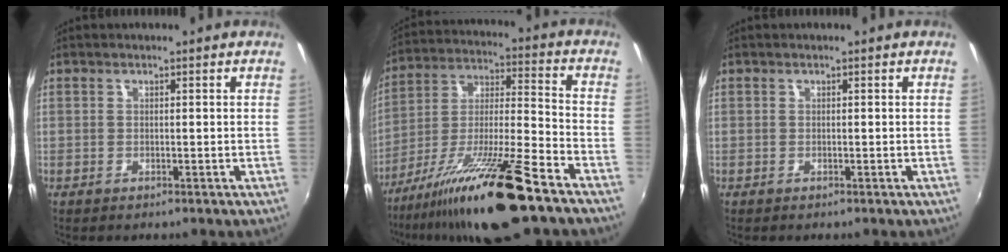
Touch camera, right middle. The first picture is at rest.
{"total": 20.0, "force": [-13.7, 1.6, 14.4], "torque": [-0.258, -0.023, -0.239]}
{"total": 0.0}